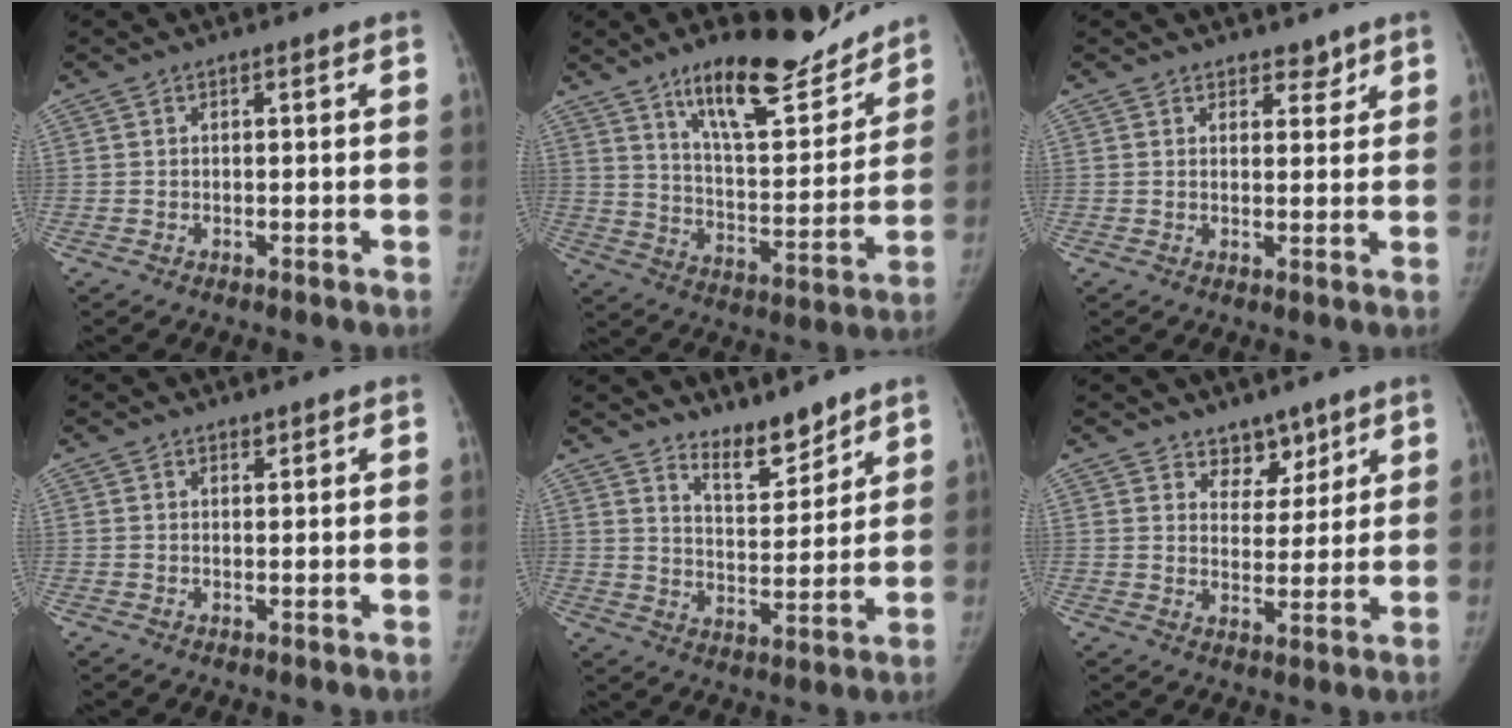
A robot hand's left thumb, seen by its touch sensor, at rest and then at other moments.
{"total": 19.9, "force": [14.9, 6.3, 11.6], "torque": [-0.128, -0.093, 0.240]}
{"total": 2.6, "force": [2.0, 1.5, 0.6], "torque": [0.016, -0.012, 0.026]}
{"total": 0.7, "force": [0.6, 0.3, 0.1], "torque": [0.004, -0.005, 0.008]}
{"total": 7.7, "force": [6.7, 2.3, 3.1], "torque": [-0.027, -0.063, 0.121]}
{"total": 5.6, "force": [4.2, 3.5, 1.1], "torque": [0.021, -0.031, 0.070]}